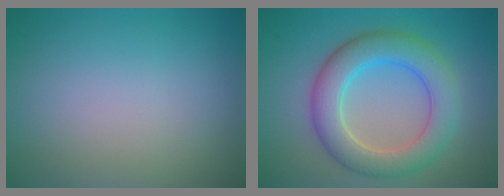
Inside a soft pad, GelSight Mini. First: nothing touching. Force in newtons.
{"total": 6.3, "press": 6.3, "slide": 0.5}